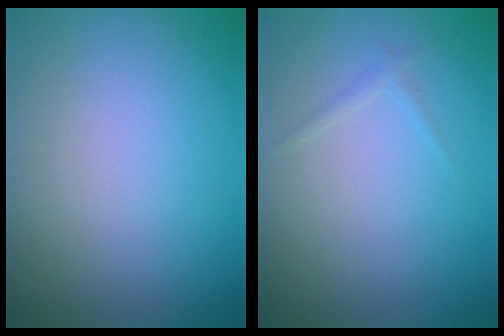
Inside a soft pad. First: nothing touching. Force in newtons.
{"total": 0.7, "press": 0.7, "slide": 0.1}